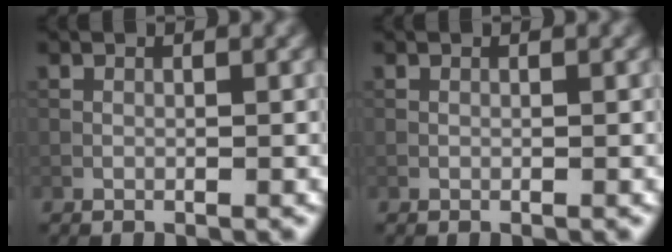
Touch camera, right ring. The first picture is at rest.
{"total": 0.0}